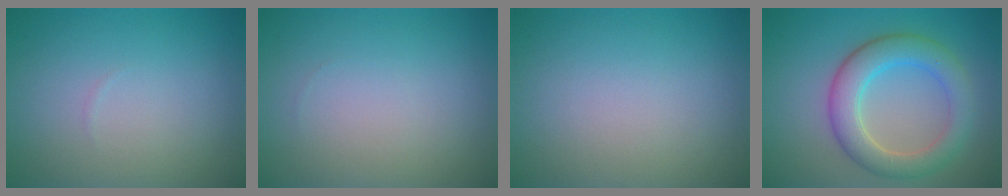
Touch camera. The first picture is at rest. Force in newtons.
{"total": 0.0}
{"total": 0.0}
{"total": 5.3, "press": 5.3, "slide": 0.2}